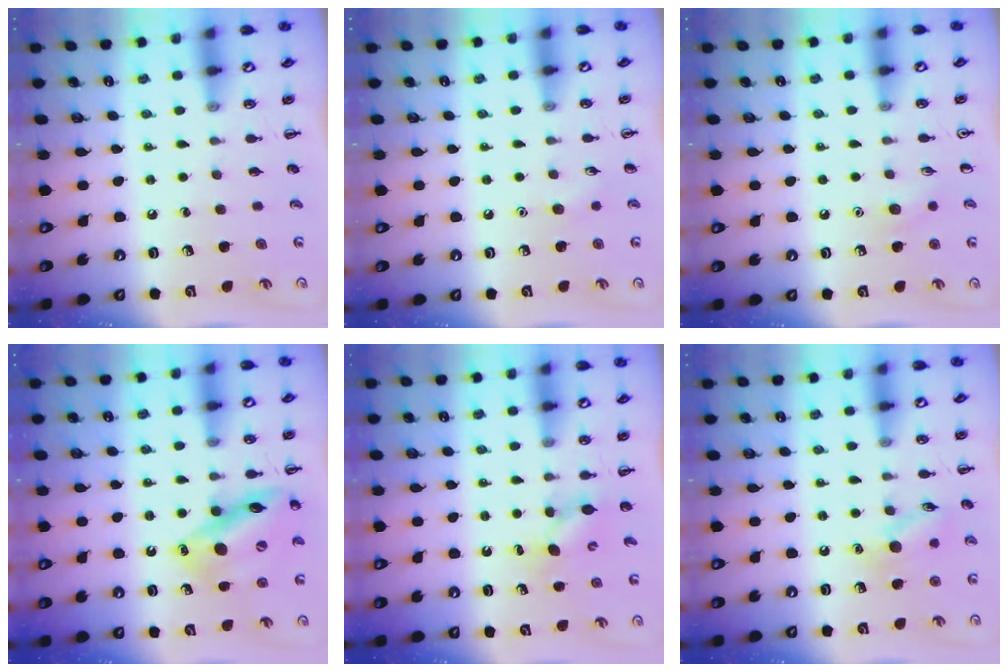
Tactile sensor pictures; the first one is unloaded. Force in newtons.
{"total": 4.4, "press": 4.3, "slide": 1.2}
{"total": 5.4, "press": 5.2, "slide": 1.6}
{"total": 15.5, "press": 15.3, "slide": 2.7}
{"total": 4.4, "press": 4.2, "slide": 1.1}
{"total": 10.1, "press": 10.1, "slide": 1.0}